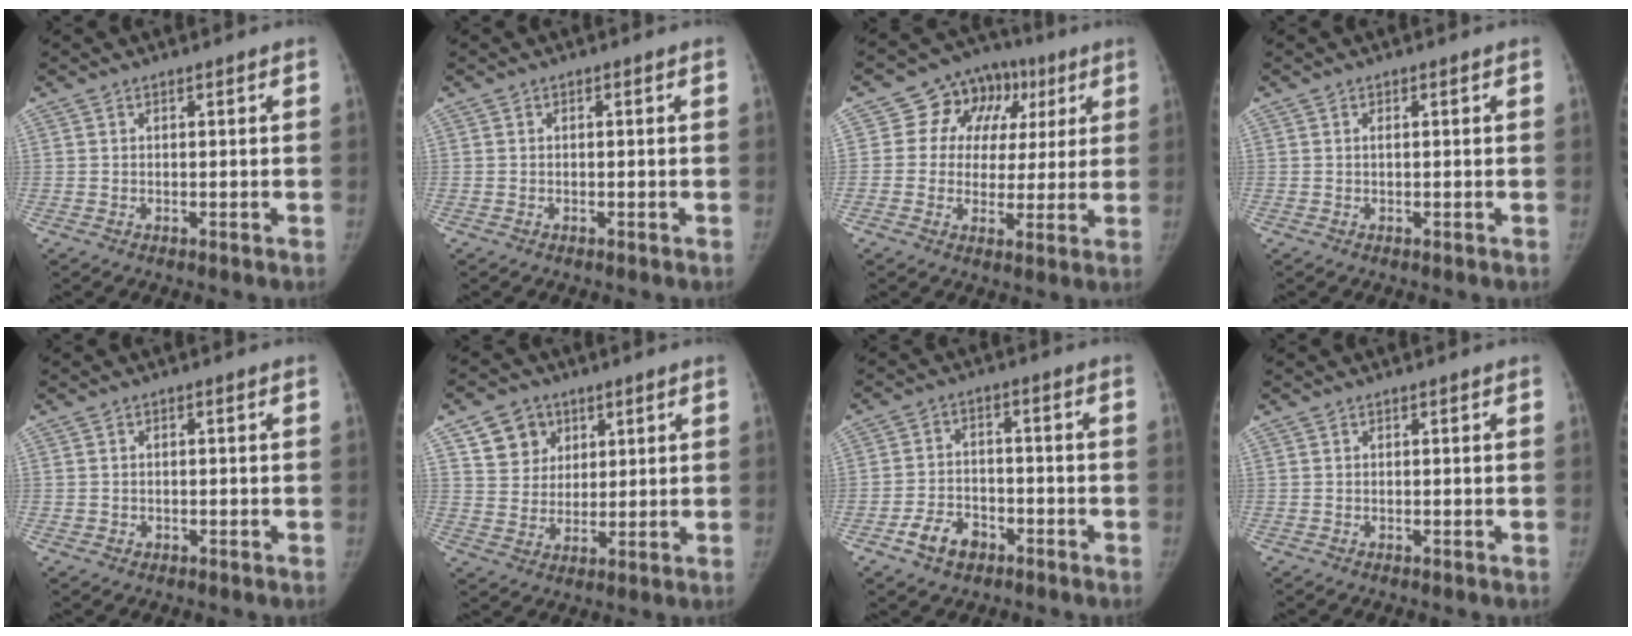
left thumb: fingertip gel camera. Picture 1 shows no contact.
{"total": 0.0}
{"total": 13.0, "force": [3.9, 10.9, 5.9], "torque": [-0.023, 0.016, 0.053]}
{"total": 0.0}
{"total": 1.2, "force": [-0.3, 1.2, 0.2], "torque": [0.001, 0.004, -0.005]}
{"total": 8.2, "force": [4.0, 6.9, 1.7], "torque": [0.007, -0.018, 0.072]}
{"total": 6.8, "force": [-3.9, 4.5, 3.2], "torque": [-0.046, 0.025, -0.067]}
{"total": 0.0}